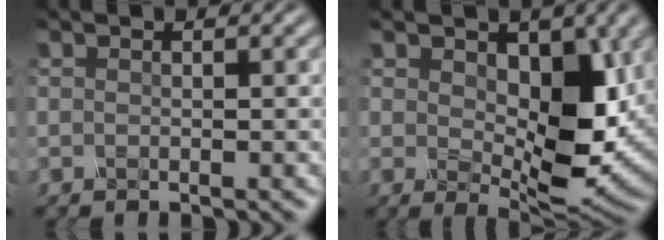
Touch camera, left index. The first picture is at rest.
{"total": 7.1, "force": [0.8, 3.7, 6.1], "torque": [-0.108, -0.011, 0.025]}